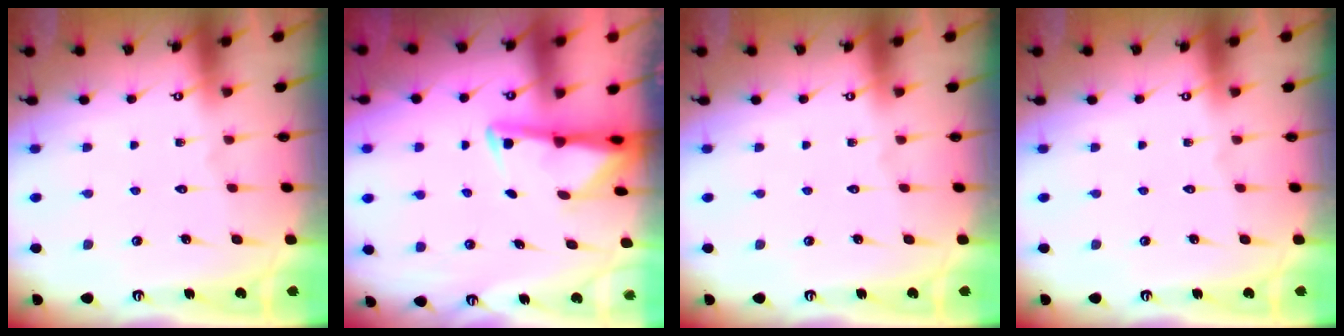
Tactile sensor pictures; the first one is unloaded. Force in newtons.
{"total": 2.8, "press": 2.7, "slide": 0.7}
{"total": 0.0}
{"total": 0.0}